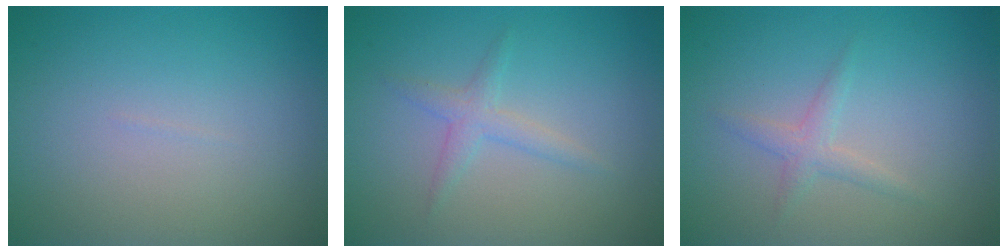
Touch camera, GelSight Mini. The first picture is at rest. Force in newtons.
{"total": 1.8, "press": 1.8, "slide": 0.1}
{"total": 1.6, "press": 1.6, "slide": 0.0}